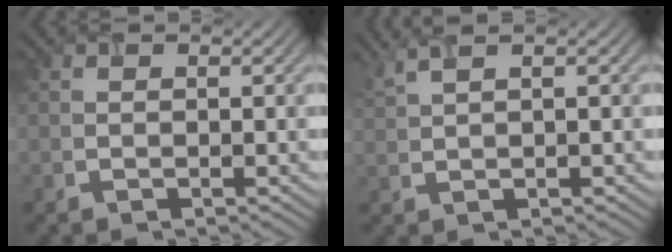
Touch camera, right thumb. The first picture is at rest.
{"total": 2.6, "force": [1.8, 0.1, 1.8], "torque": [-0.033, 0.020, 0.030]}